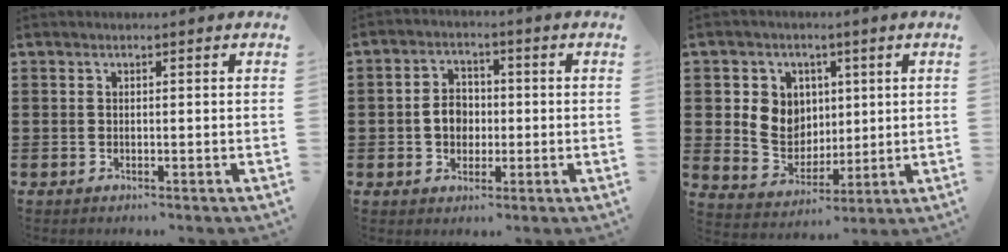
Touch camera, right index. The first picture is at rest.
{"total": 4.7, "force": [-0.5, 3.7, 2.9], "torque": [-0.062, 0.011, -0.013]}
{"total": 6.9, "force": [1.7, 6.5, 1.8], "torque": [-0.050, 0.009, 0.030]}